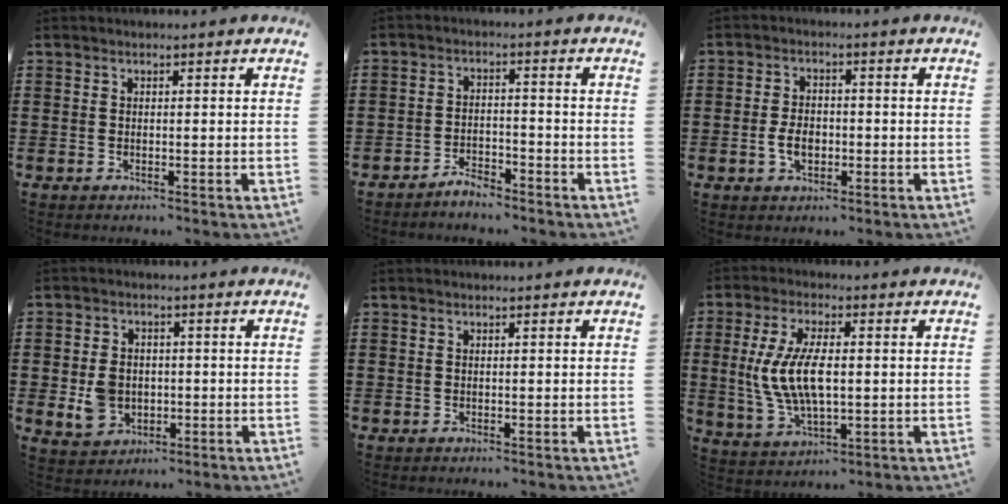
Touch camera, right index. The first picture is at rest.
{"total": 3.2, "force": [-3.1, 0.6, 0.3], "torque": [-0.012, 0.007, -0.065]}
{"total": 3.8, "force": [-0.9, 2.3, 2.8], "torque": [-0.069, -0.004, -0.020]}
{"total": 4.7, "force": [-0.7, 3.8, 2.7], "torque": [-0.072, 0.003, -0.015]}
{"total": 0.0}
{"total": 9.1, "force": [0.2, 4.0, 8.2], "torque": [-0.187, -0.001, -0.004]}